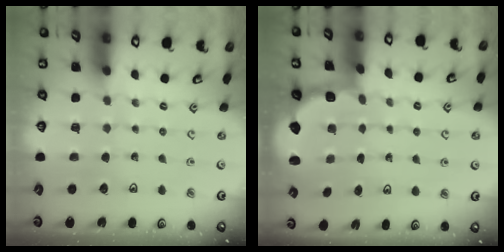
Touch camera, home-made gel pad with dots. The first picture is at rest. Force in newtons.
{"total": 2.8, "press": 2.1, "slide": 1.8}